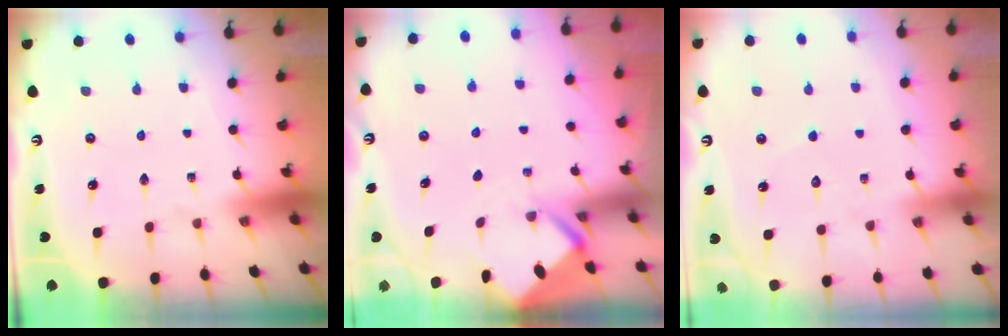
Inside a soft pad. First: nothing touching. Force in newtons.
{"total": 2.8, "press": 2.8, "slide": 0.2}
{"total": 5.1, "press": 5.1, "slide": 0.5}